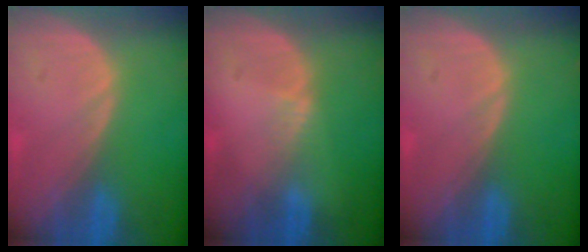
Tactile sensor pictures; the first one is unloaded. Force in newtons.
{"total": 0.8, "press": 0.8, "slide": 0.2}
{"total": 0.0}